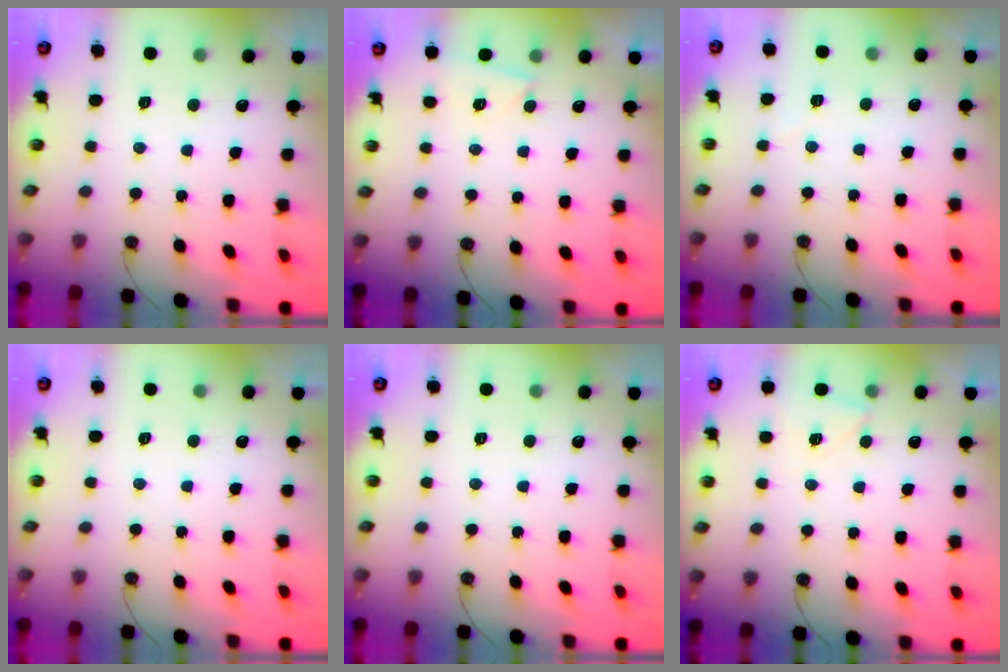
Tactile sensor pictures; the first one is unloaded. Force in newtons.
{"total": 2.6, "press": 2.6, "slide": 0.7}
{"total": 2.8, "press": 2.7, "slide": 0.8}
{"total": 0.0}
{"total": 0.0}
{"total": 3.9, "press": 3.4, "slide": 2.0}